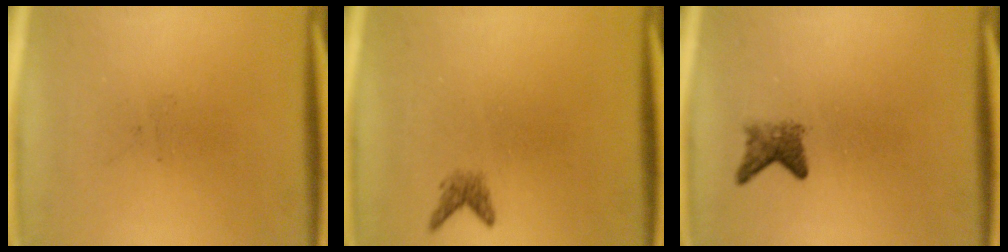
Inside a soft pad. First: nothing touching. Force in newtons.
{"total": 1.4}
{"total": 2.3}